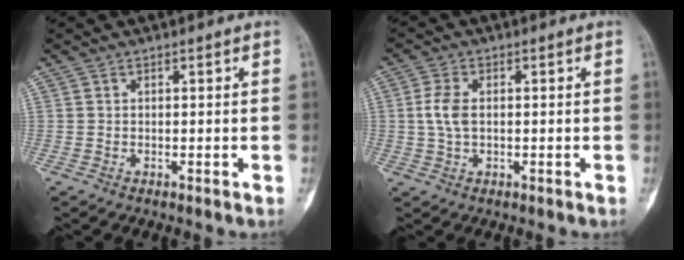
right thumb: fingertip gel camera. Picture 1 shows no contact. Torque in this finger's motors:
{"motor_torque": [0.92, -0.64, -0.18, -1.21, 0.03]}